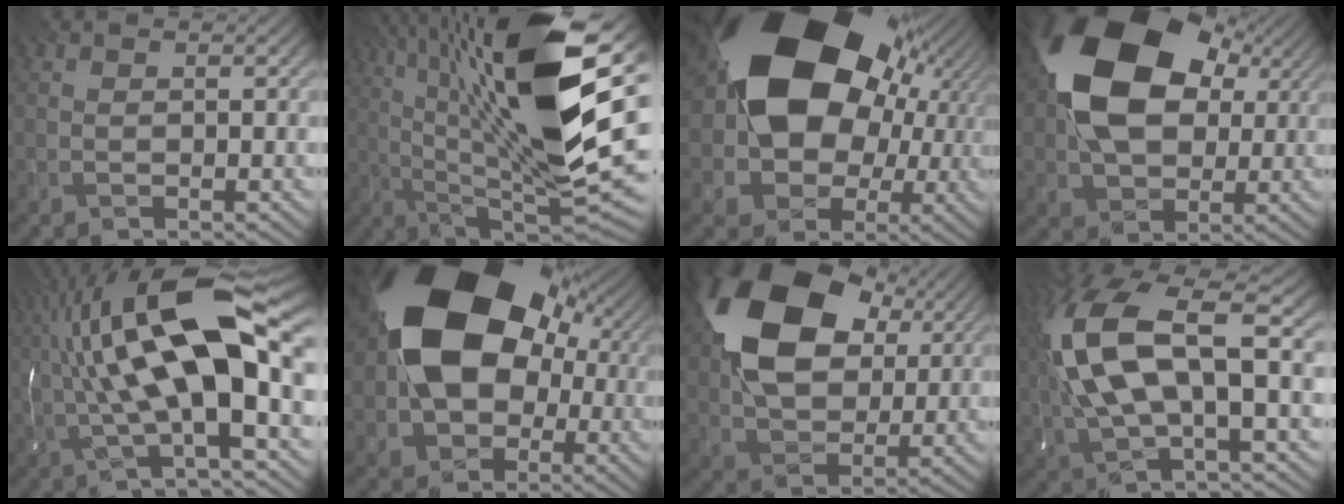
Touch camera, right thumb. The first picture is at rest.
{"total": 19.8, "force": [5.6, 6.6, 17.8], "torque": [-0.305, 0.036, 0.091]}
{"total": 21.2, "force": [4.1, 15.6, 13.8], "torque": [-0.231, 0.000, 0.078]}
{"total": 17.6, "force": [4.4, 12.3, 11.7], "torque": [-0.226, 0.011, 0.089]}
{"total": 17.9, "force": [1.7, 5.9, 16.8], "torque": [-0.314, 0.031, 0.016]}
{"total": 18.8, "force": [2.2, 14.1, 12.2], "torque": [-0.179, -0.011, 0.042]}
{"total": 17.4, "force": [6.1, 11.7, 11.3], "torque": [-0.229, 0.017, 0.112]}
{"total": 14.0, "force": [1.5, 5.3, 12.8], "torque": [-0.309, 0.014, 0.028]}